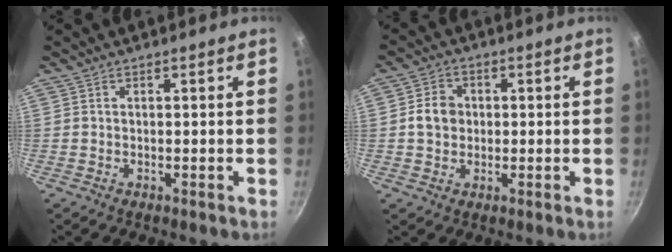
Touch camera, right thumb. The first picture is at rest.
{"total": 5.2, "force": [0.1, 4.5, 2.6], "torque": [-0.026, 0.010, -0.006]}